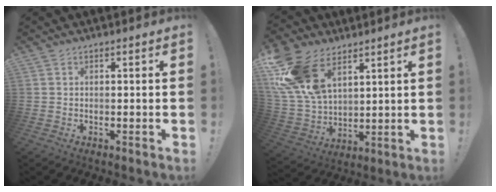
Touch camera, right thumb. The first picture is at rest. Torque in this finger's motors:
{"motor_torque": [-0.14, 1.38, 0.46, 0.31, 0.62]}